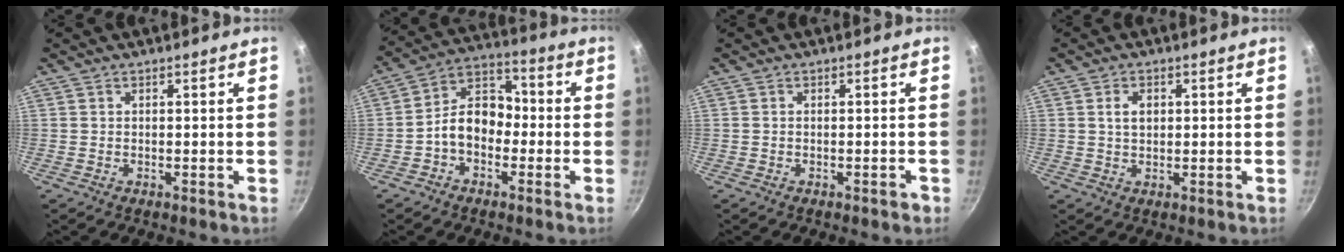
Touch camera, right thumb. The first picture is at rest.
{"total": 9.9, "force": [-2.3, 7.1, 6.4], "torque": [-0.066, 0.045, -0.059]}
{"total": 1.2, "force": [-0.7, 0.5, 0.8], "torque": [-0.010, 0.012, -0.005]}
{"total": 3.0, "force": [0.7, 2.1, 2.1], "torque": [-0.027, -0.001, 0.013]}